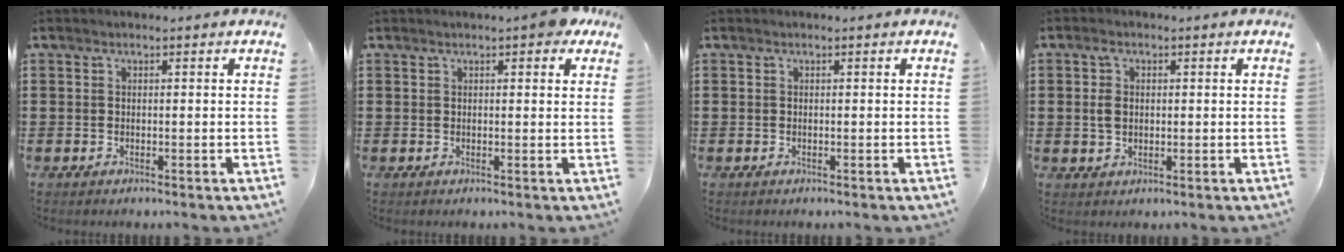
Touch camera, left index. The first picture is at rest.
{"total": 2.2, "force": [1.4, 0.5, 1.6], "torque": [-0.020, 0.000, 0.022]}
{"total": 0.0}
{"total": 3.1, "force": [0.4, 2.0, 2.3], "torque": [-0.056, 0.005, 0.004]}